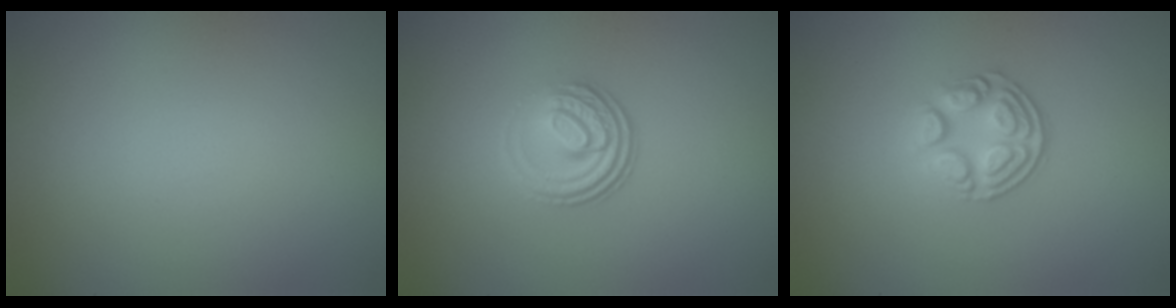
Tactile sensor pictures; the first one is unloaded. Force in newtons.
{"total": 3.6, "press": 2.5, "slide": 2.6}
{"total": 3.4, "press": 2.6, "slide": 2.3}